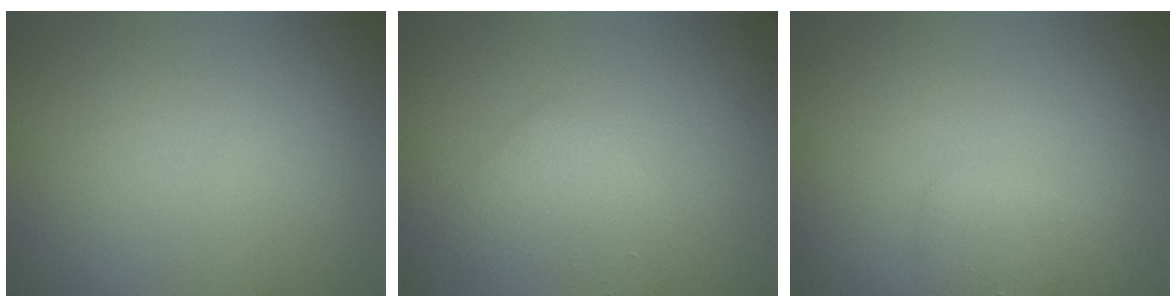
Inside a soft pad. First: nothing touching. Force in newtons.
{"total": 1.9, "press": 1.9, "slide": 0.2}
{"total": 1.3, "press": 1.3, "slide": 0.0}